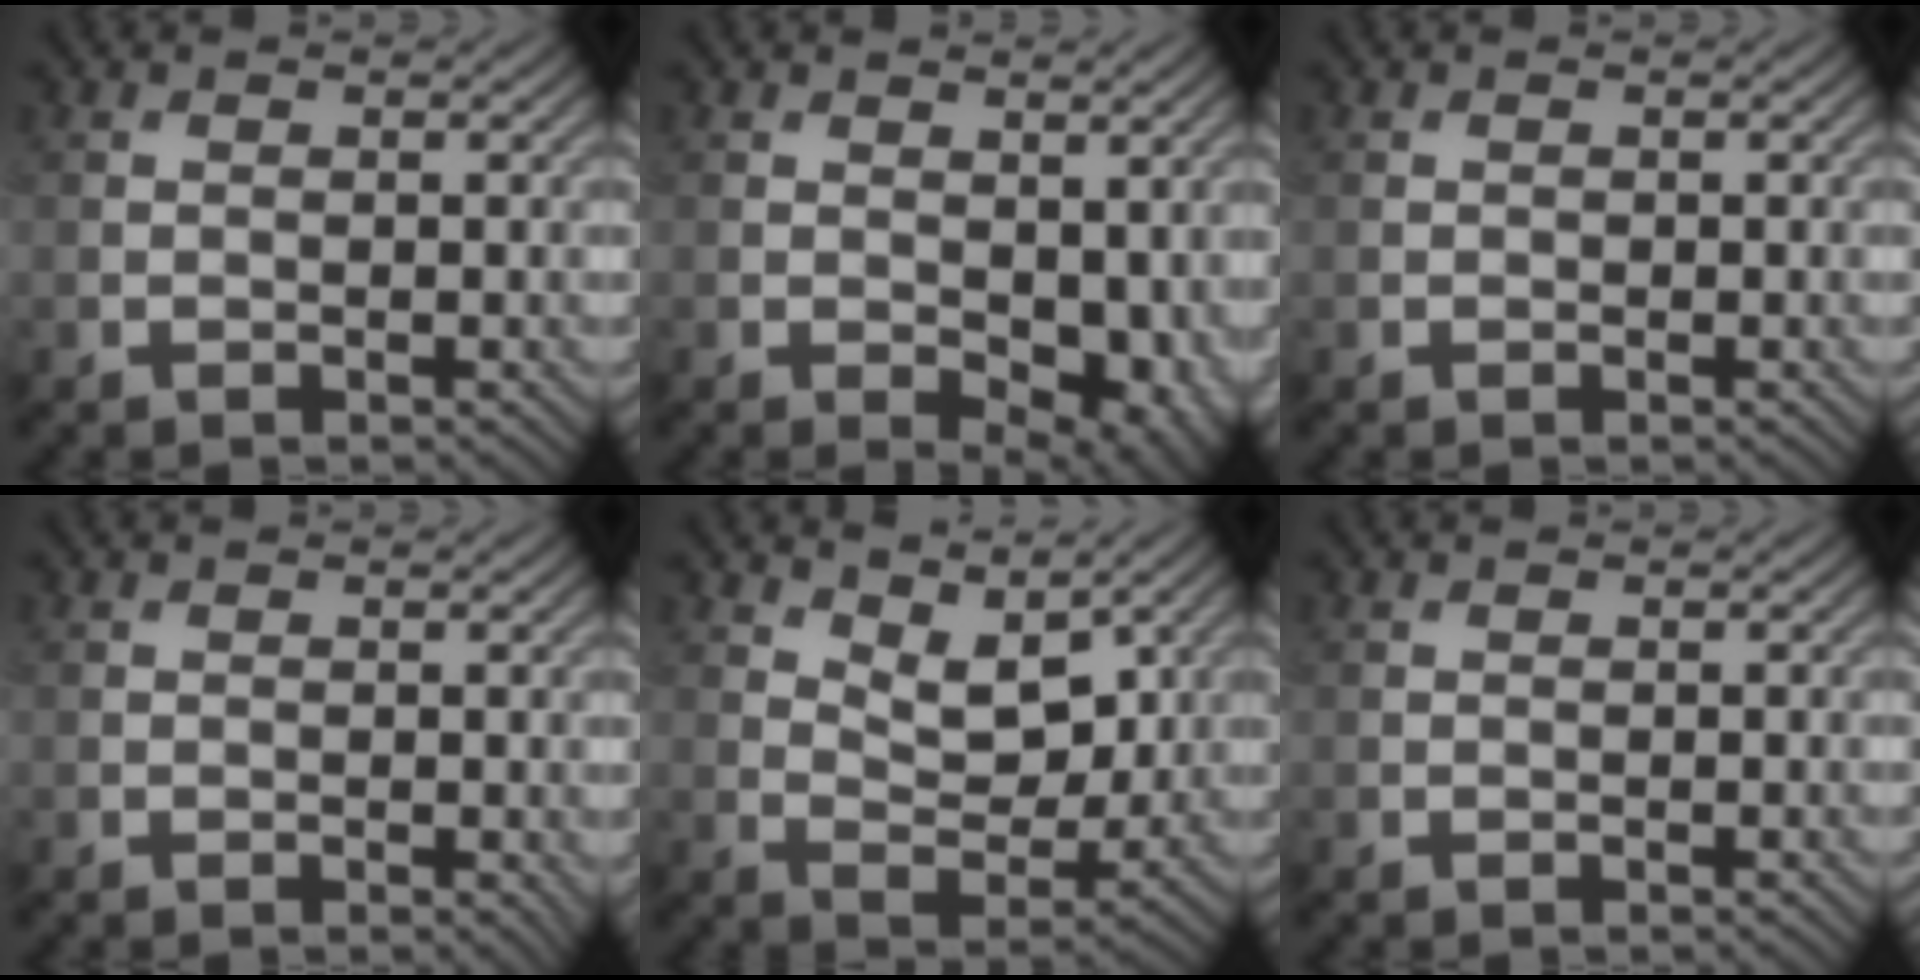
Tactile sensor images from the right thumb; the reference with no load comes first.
{"total": 7.0, "force": [-0.8, 4.2, 5.5], "torque": [-0.073, -0.023, 0.009]}
{"total": 0.0}
{"total": 0.7, "force": [0.0, 0.4, 0.6], "torque": [-0.005, -0.005, 0.001]}
{"total": 6.4, "force": [4.2, 3.0, 3.8], "torque": [-0.074, -0.012, 0.066]}
{"total": 0.0}